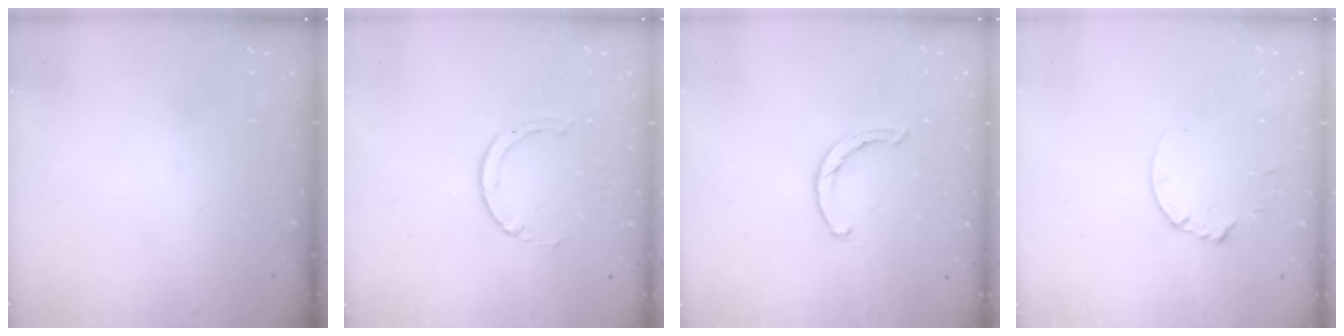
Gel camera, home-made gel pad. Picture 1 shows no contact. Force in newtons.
{"total": 2.9, "press": 2.9, "slide": 0.4}
{"total": 2.3, "press": 2.3, "slide": 0.4}
{"total": 1.8, "press": 1.7, "slide": 0.2}